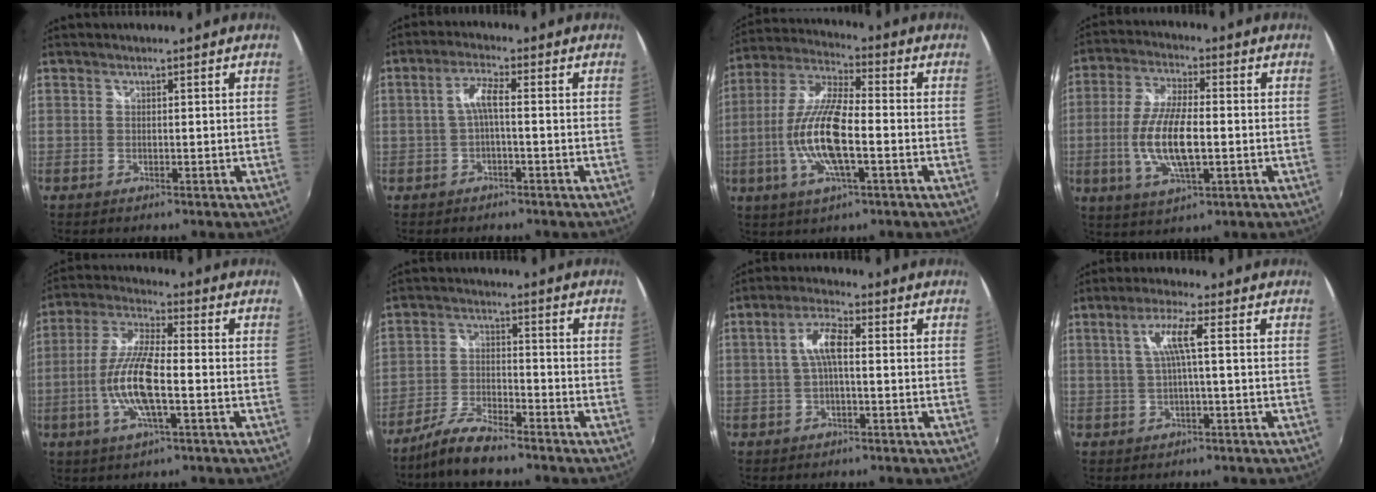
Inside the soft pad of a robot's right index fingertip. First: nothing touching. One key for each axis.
{"total": 3.7, "fx": -0.7, "fy": 0.4, "fz": 3.6, "tx": -0.075, "ty": 0.008, "tz": -0.013}
{"total": 14.6, "fx": -3.2, "fy": 3.8, "fz": 13.7, "tx": -0.278, "ty": -0.005, "tz": -0.064}
{"total": 11.9, "fx": -1.9, "fy": 3.9, "fz": 11.1, "tx": -0.229, "ty": -0.003, "tz": -0.037}
{"total": 12.4, "fx": -2.9, "fy": 2.9, "fz": 11.8, "tx": -0.244, "ty": -0.004, "tz": -0.058}
{"total": 7.9, "fx": -6.5, "fy": 1.6, "fz": 4.1, "tx": -0.095, "ty": -0.002, "tz": -0.125}
{"total": 5.4, "fx": -0.1, "fy": 1.5, "fz": 5.2, "tx": -0.105, "ty": 0.015, "tz": -0.001}
{"total": 5.1, "fx": 0.5, "fy": -0.2, "fz": 5.0, "tx": -0.101, "ty": 0.003, "tz": 0.013}